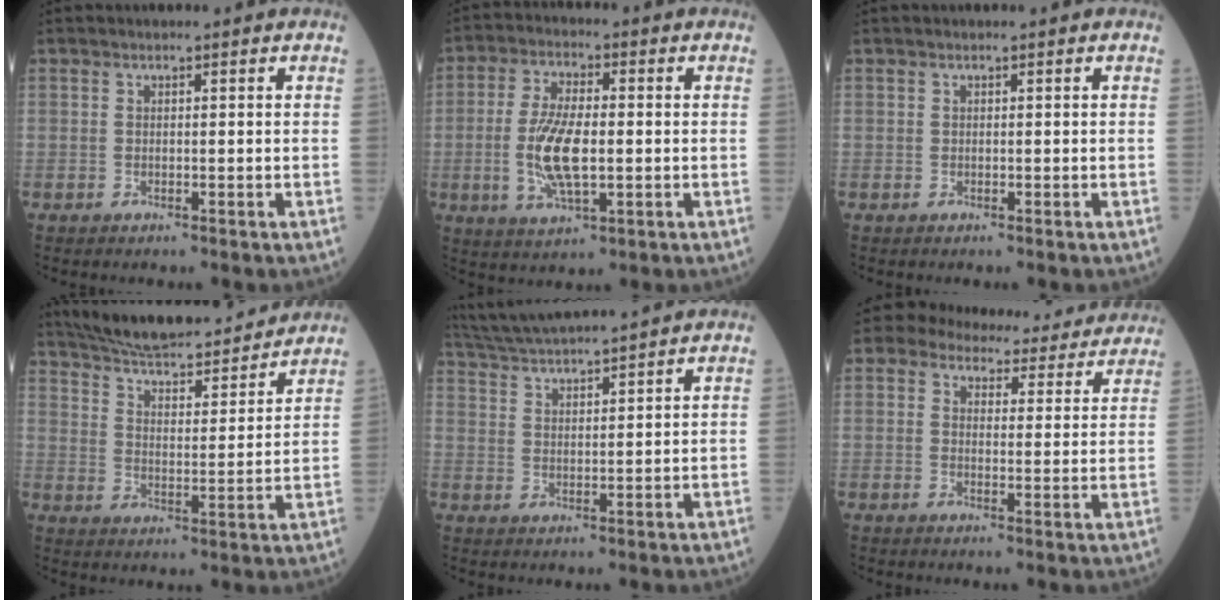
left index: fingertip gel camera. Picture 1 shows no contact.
{"total": 9.3, "force": [-1.1, 2.7, 8.9], "torque": [-0.186, -0.004, -0.012]}
{"total": 0.0}
{"total": 19.3, "force": [17.8, 2.8, 7.1], "torque": [-0.109, 0.004, 0.261]}
{"total": 12.0, "force": [11.1, -0.8, 4.4], "torque": [-0.092, 0.025, 0.182]}
{"total": 15.4, "force": [14.1, 4.8, 3.5], "torque": [-0.025, 0.002, 0.154]}